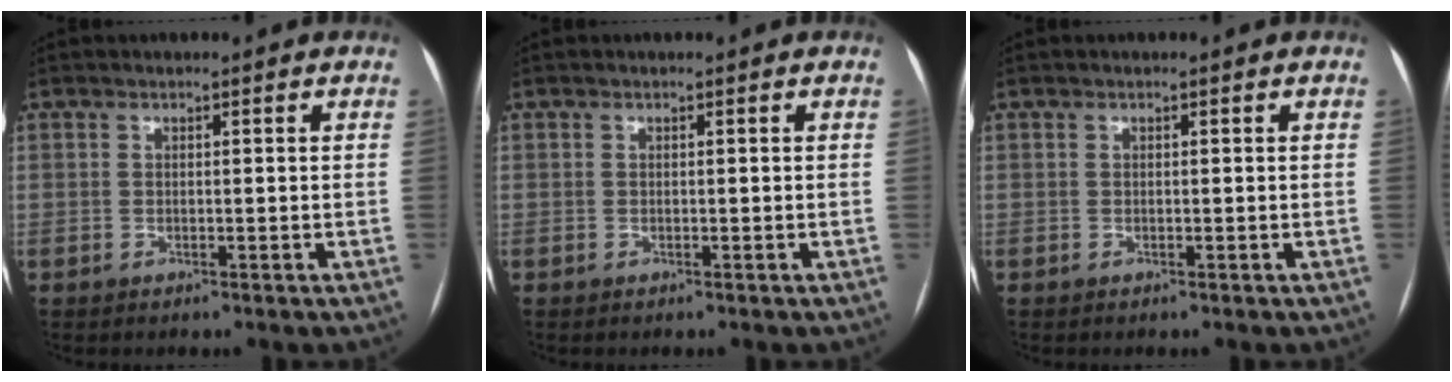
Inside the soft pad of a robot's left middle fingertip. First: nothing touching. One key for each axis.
{"total": 0.0}
{"total": 0.0}